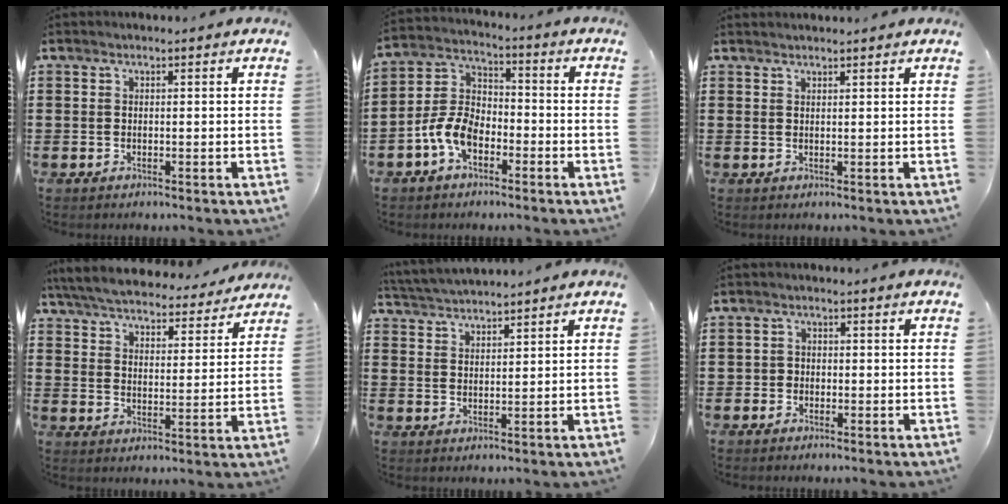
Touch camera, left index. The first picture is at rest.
{"total": 7.1, "force": [-3.7, 4.1, 4.5], "torque": [-0.127, 0.001, -0.082]}
{"total": 0.9, "force": [0.9, 0.0, 0.1], "torque": [-0.003, -0.001, 0.018]}
{"total": 6.1, "force": [6.0, 0.4, 1.2], "torque": [-0.053, -0.039, 0.104]}
{"total": 3.3, "force": [3.3, 0.0, 0.3], "torque": [-0.017, -0.009, 0.060]}
{"total": 1.3, "force": [-0.6, 1.2, 0.2], "torque": [-0.007, 0.002, -0.015]}